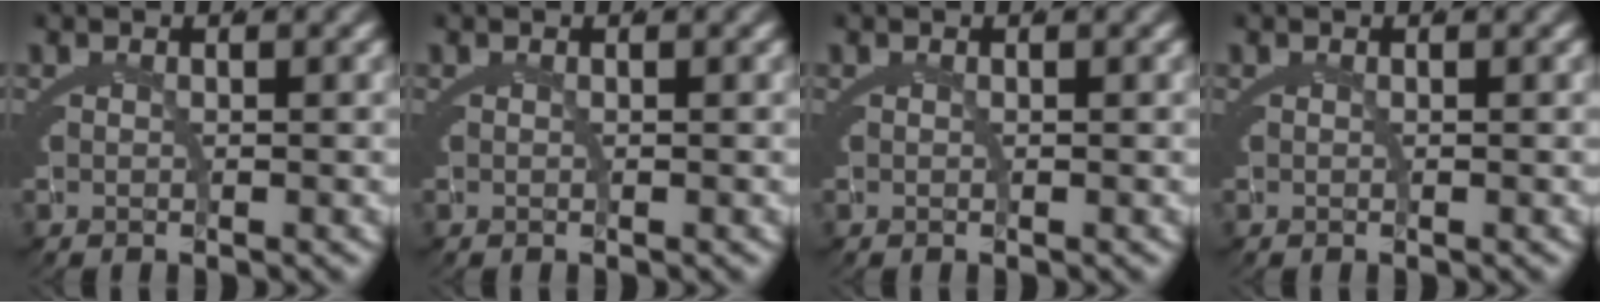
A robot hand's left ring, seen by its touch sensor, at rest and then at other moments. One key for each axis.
{"total": 0.0}
{"total": 0.0}
{"total": 0.0}